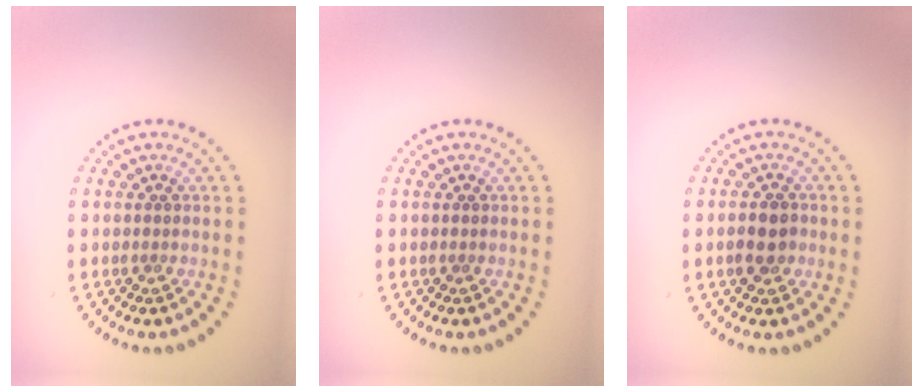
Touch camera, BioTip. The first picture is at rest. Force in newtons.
{"total": 0.0}
{"total": 2.4, "press": 2.4, "slide": 0.4}